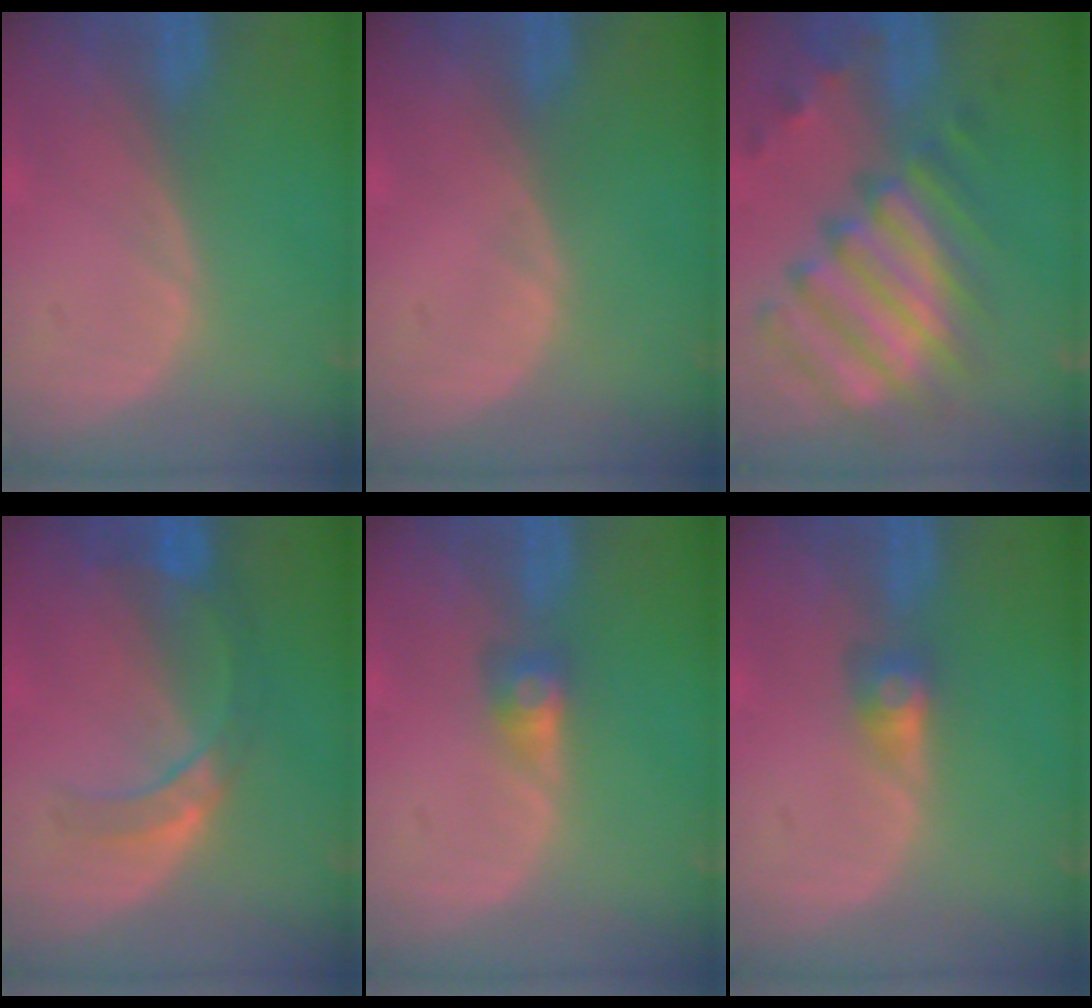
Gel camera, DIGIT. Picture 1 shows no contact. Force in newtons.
{"total": 0.0}
{"total": 12.2, "press": 10.5, "slide": 6.1}
{"total": 5.0, "press": 4.9, "slide": 1.0}
{"total": 2.8, "press": 2.4, "slide": 1.5}
{"total": 2.8, "press": 2.4, "slide": 1.5}